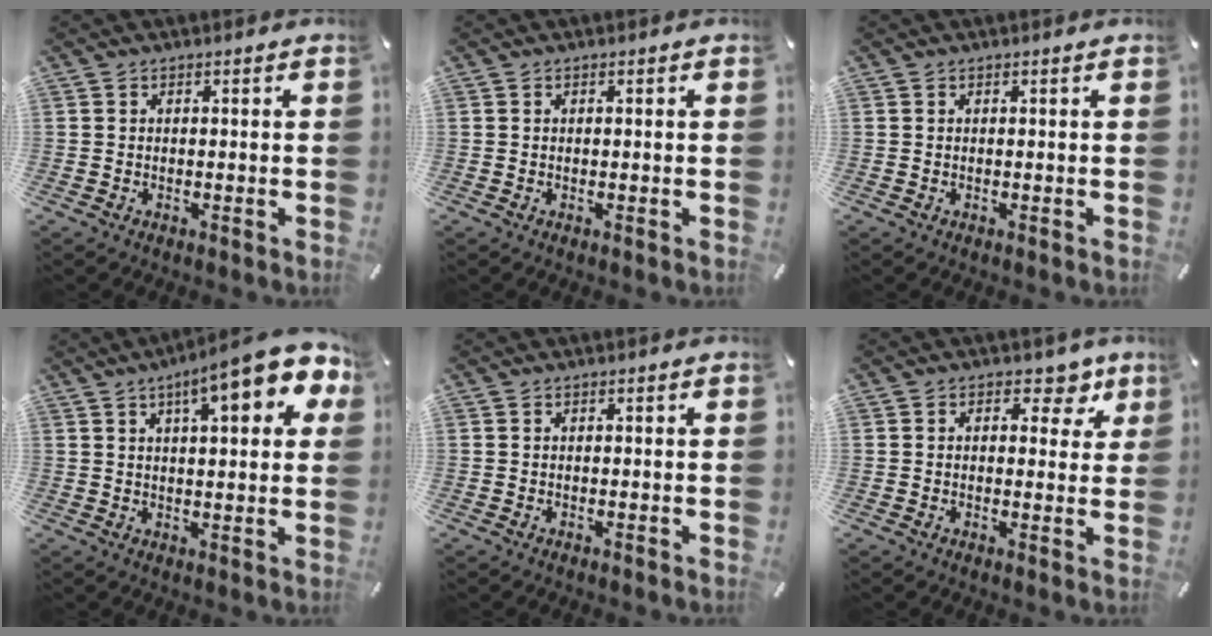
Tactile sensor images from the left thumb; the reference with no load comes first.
{"total": 0.0}
{"total": 0.0}
{"total": 13.6, "force": [7.1, 4.0, 10.9], "torque": [-0.159, -0.026, 0.112]}
{"total": 0.0}
{"total": 6.5, "force": [3.3, 4.0, 4.0], "torque": [-0.025, -0.017, 0.046]}